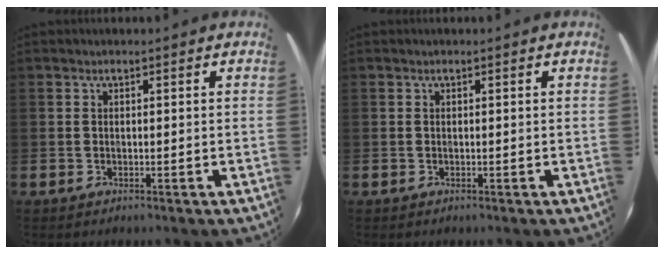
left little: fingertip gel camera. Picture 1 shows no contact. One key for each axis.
{"total": 0.0}